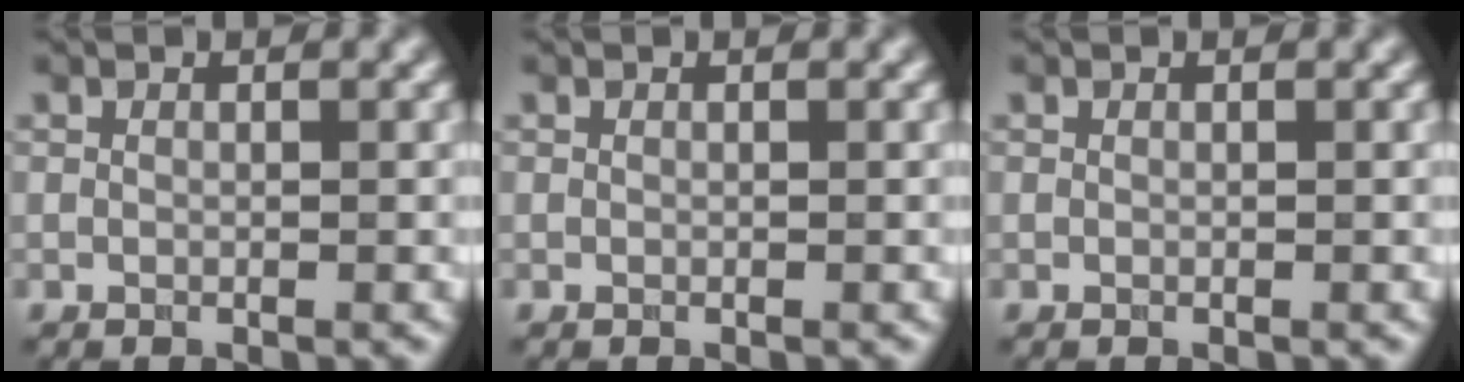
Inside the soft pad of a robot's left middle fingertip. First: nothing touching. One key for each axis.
{"total": 0.0}
{"total": 0.0}